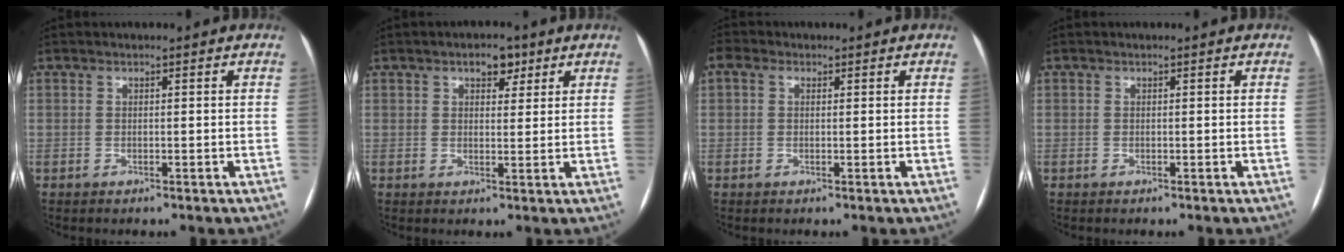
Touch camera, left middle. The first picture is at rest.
{"total": 3.7, "force": [2.2, 1.9, 2.2], "torque": [-0.030, 0.007, 0.032]}
{"total": 0.9, "force": [0.4, 0.6, 0.4], "torque": [-0.021, 0.017, 0.011]}
{"total": 0.0}